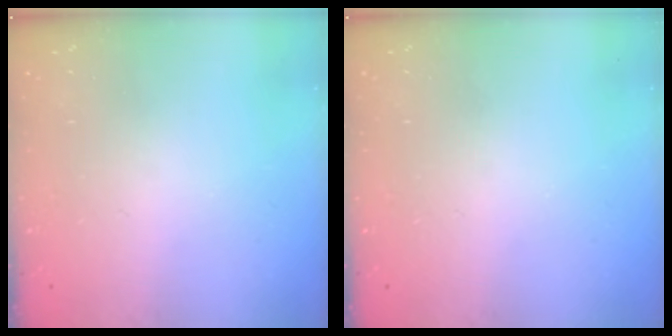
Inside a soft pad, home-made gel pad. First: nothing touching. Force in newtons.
{"total": 0.0}